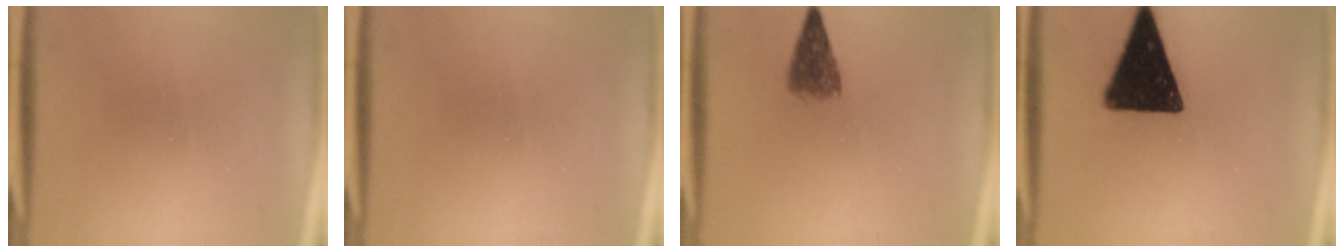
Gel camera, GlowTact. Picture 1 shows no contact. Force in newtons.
{"total": 0.0}
{"total": 4.1}
{"total": 16.2}